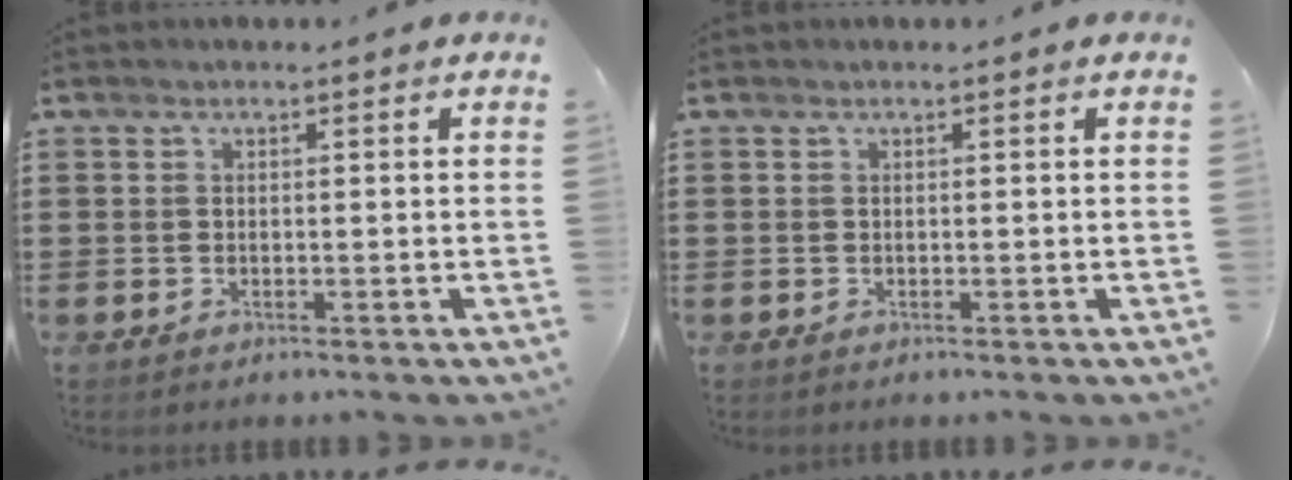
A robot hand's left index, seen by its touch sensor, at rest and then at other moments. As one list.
[{"total": 0.0}]